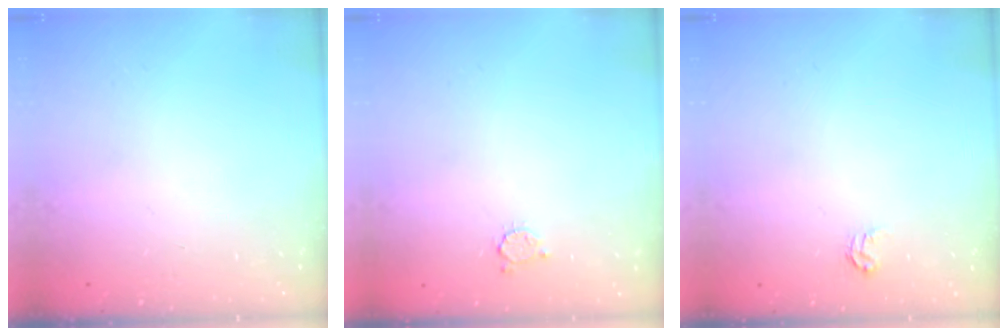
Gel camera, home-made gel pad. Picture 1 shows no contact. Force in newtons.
{"total": 2.7, "press": 2.7, "slide": 0.3}
{"total": 3.1, "press": 3.1, "slide": 0.4}